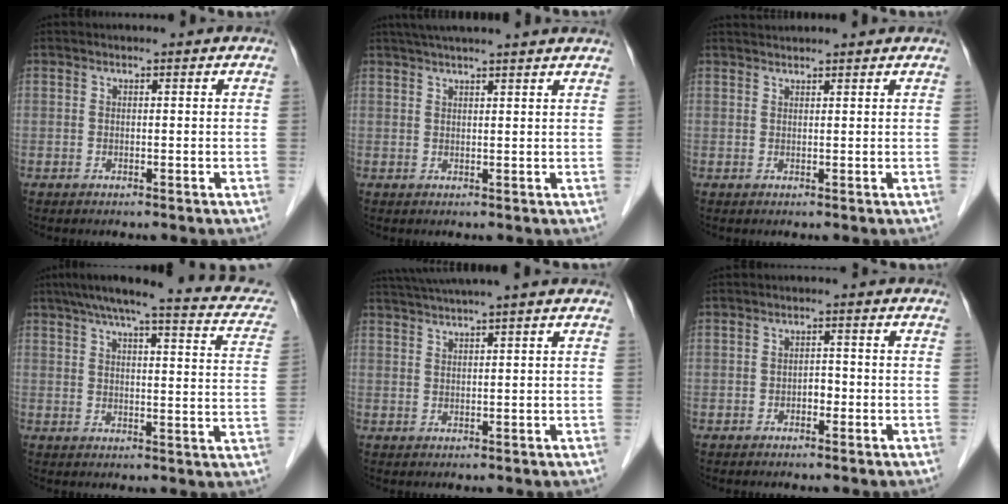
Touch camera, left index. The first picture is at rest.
{"total": 12.3, "force": [10.7, 0.1, 6.2], "torque": [-0.101, 0.040, 0.139]}
{"total": 3.6, "force": [3.5, 0.0, 0.8], "torque": [-0.010, 0.029, 0.054]}
{"total": 21.0, "force": [16.8, 3.4, 12.1], "torque": [-0.169, 0.020, 0.193]}
{"total": 6.9, "force": [5.7, -1.2, 3.8], "torque": [-0.063, 0.030, 0.092]}
{"total": 1.6, "force": [-0.9, 1.0, 1.0], "torque": [-0.011, 0.002, -0.015]}